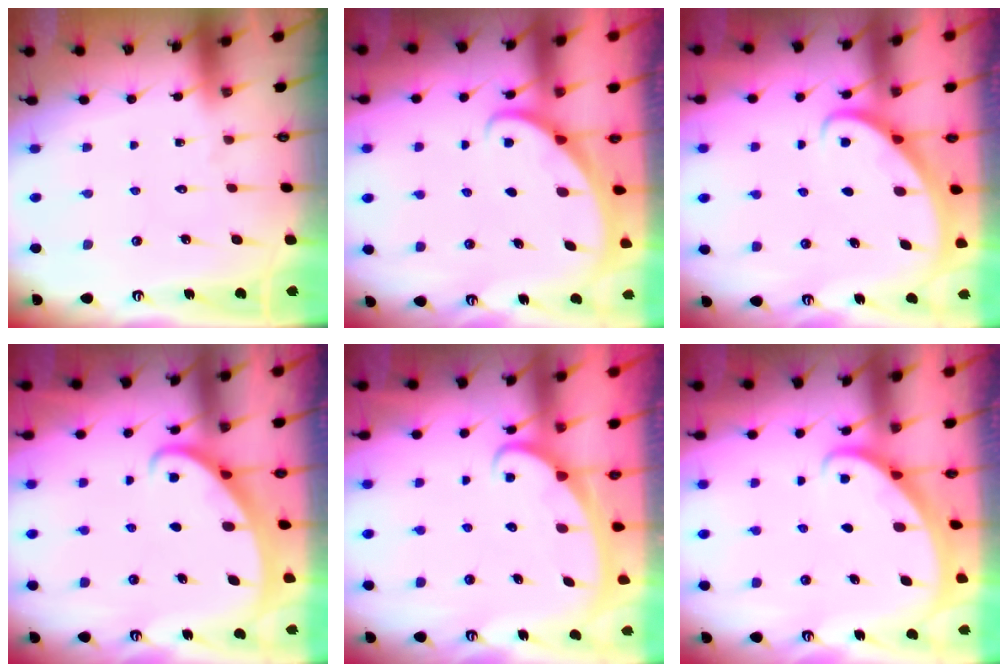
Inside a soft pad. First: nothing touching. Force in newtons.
{"total": 1.4, "press": 1.4, "slide": 0.0}
{"total": 3.0, "press": 3.0, "slide": 0.2}
{"total": 2.3, "press": 2.3, "slide": 0.2}
{"total": 2.6, "press": 2.5, "slide": 0.3}
{"total": 1.8, "press": 1.7, "slide": 0.1}